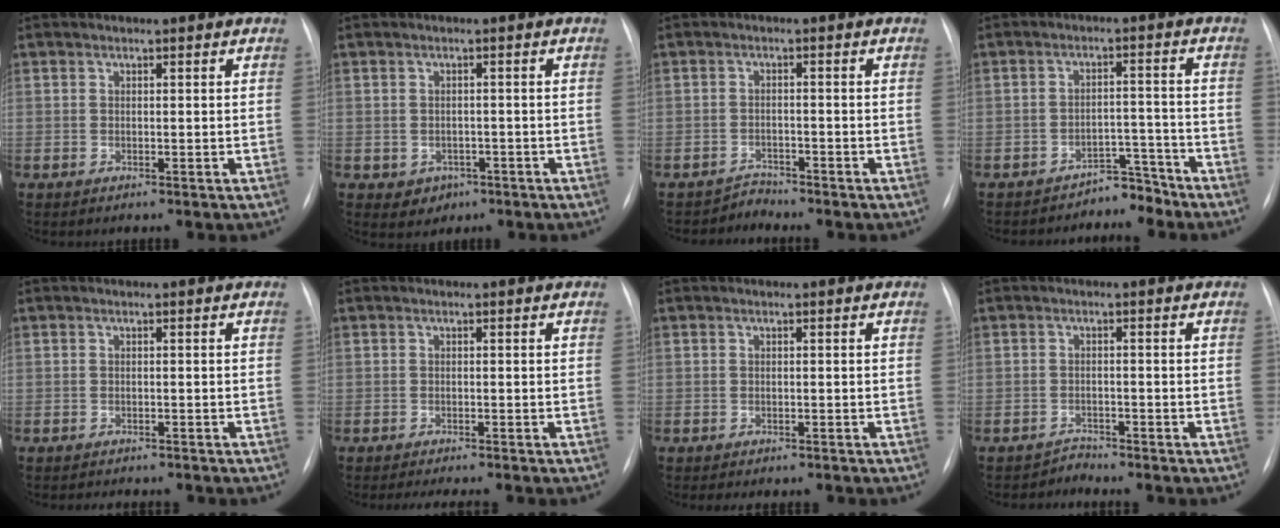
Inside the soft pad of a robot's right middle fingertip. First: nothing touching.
{"total": 2.9, "force": [-1.2, 2.5, 0.8], "torque": [-0.008, 0.006, -0.004]}
{"total": 2.2, "force": [-1.8, -0.1, -1.2], "torque": [0.032, -0.008, -0.032]}
{"total": 4.1, "force": [-3.9, 1.2, -0.2], "torque": [0.013, 0.018, -0.058]}
{"total": 3.8, "force": [-3.4, 1.1, 1.4], "torque": [-0.019, -0.004, -0.035]}
{"total": 4.5, "force": [-3.9, 0.4, 2.3], "torque": [-0.026, -0.007, -0.050]}
{"total": 3.3, "force": [-2.8, 1.0, 1.5], "torque": [-0.018, -0.007, -0.026]}
{"total": 1.8, "force": [-1.5, -0.1, -1.0], "torque": [0.028, -0.011, -0.025]}